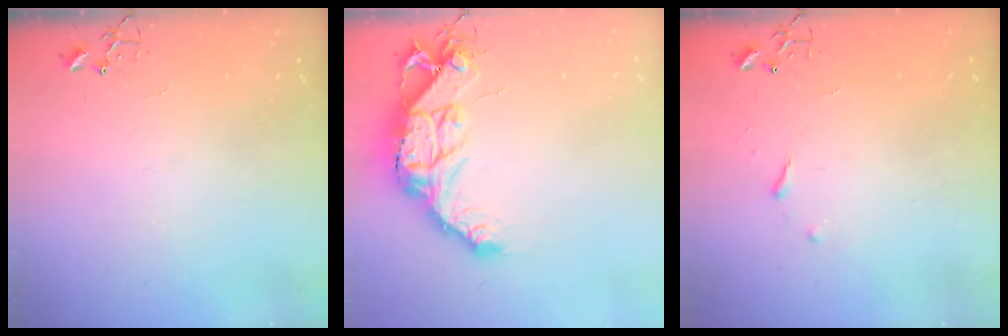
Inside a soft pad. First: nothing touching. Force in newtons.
{"total": 16.7, "press": 16.6, "slide": 1.4}
{"total": 3.4, "press": 3.3, "slide": 0.6}